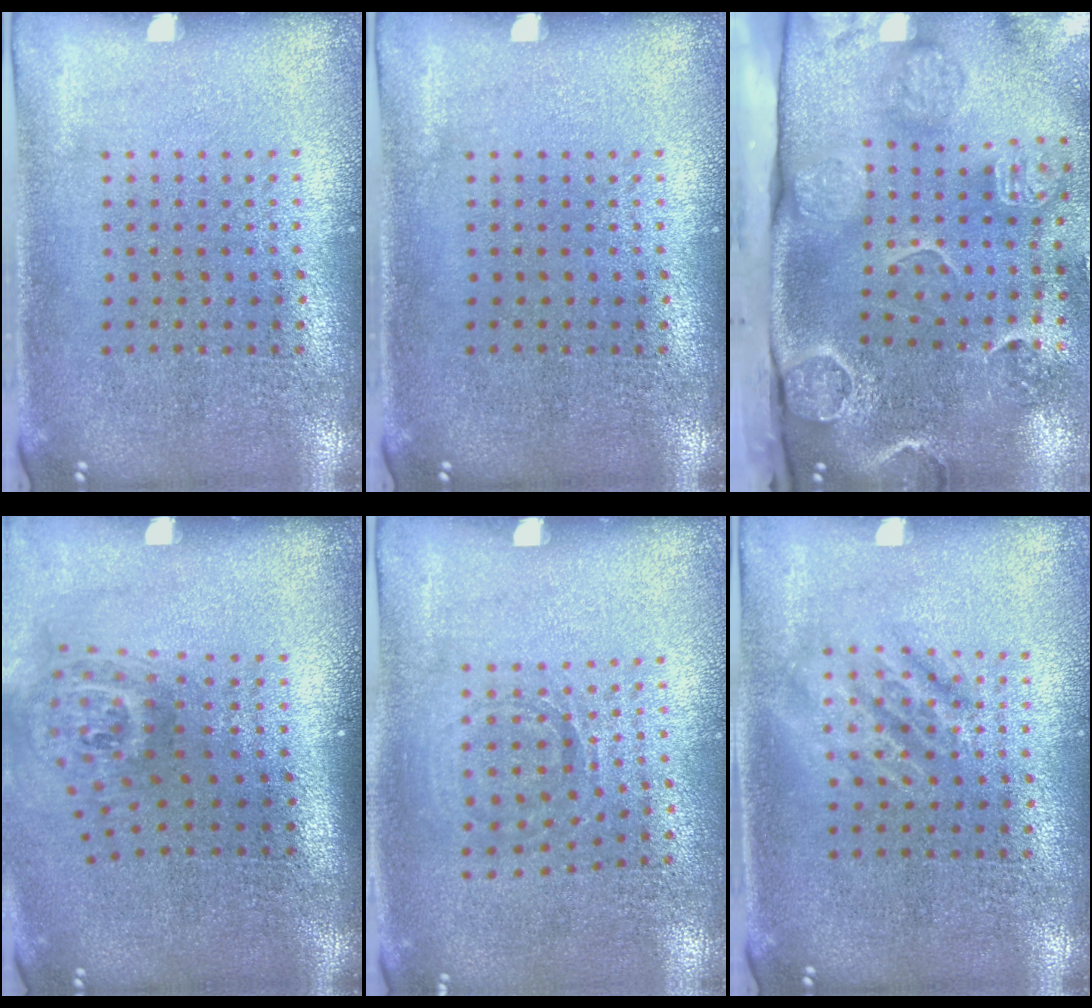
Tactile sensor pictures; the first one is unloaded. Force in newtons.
{"total": 0.0}
{"total": 4.5, "press": 3.4, "slide": 3.0}
{"total": 1.8, "press": 1.2, "slide": 1.4}
{"total": 0.8, "press": 0.7, "slide": 0.3}
{"total": 1.9, "press": 1.9, "slide": 0.3}